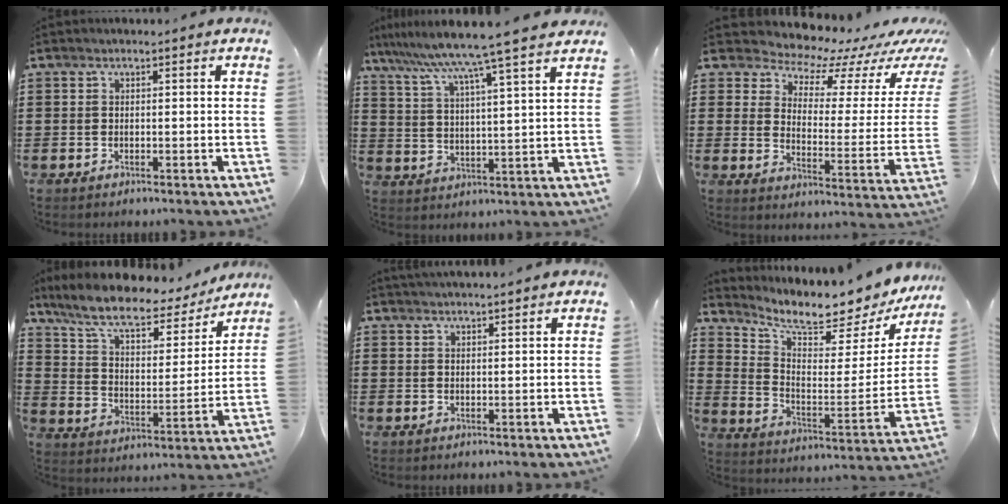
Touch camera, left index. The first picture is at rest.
{"total": 8.2, "force": [7.1, -1.6, 3.7], "torque": [-0.100, -0.048, 0.115]}
{"total": 6.1, "force": [5.7, 2.1, 1.0], "torque": [-0.032, -0.056, 0.091]}
{"total": 9.3, "force": [7.8, 2.2, 4.7], "torque": [-0.122, -0.038, 0.133]}
{"total": 1.6, "force": [1.6, -0.1, 0.3], "torque": [-0.009, 0.002, 0.032]}
{"total": 6.0, "force": [5.3, 0.7, 2.6], "torque": [-0.065, -0.058, 0.081]}